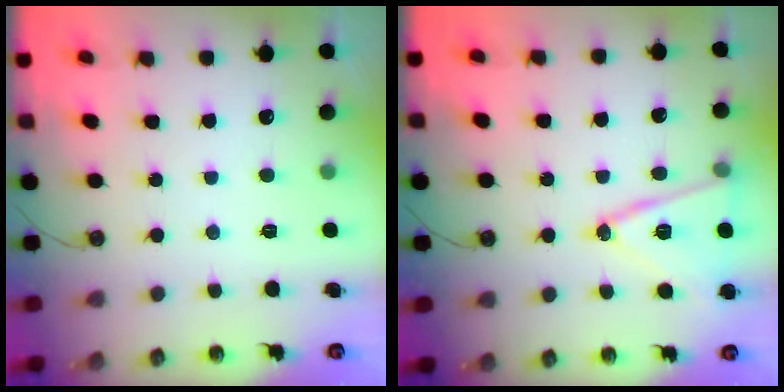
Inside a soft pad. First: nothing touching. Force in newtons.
{"total": 14.2, "press": 13.8, "slide": 3.5}